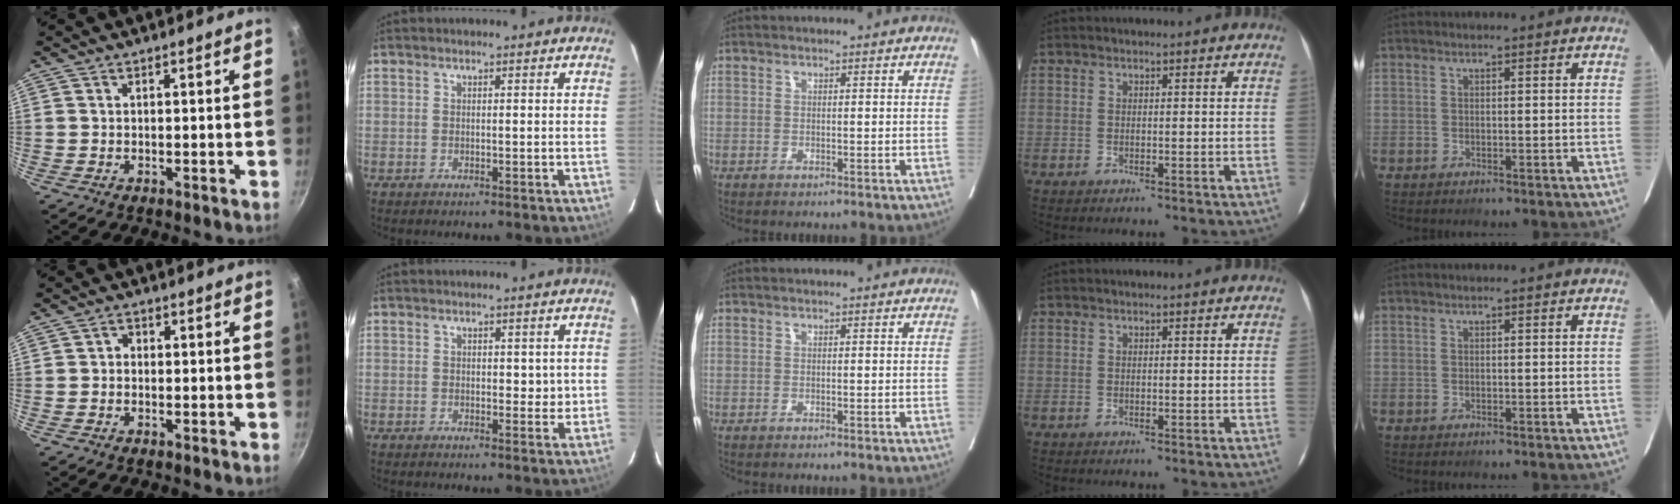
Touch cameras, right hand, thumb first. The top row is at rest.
{"thumb": {"total": 1.7, "force": [0.0, 1.5, 0.8], "torque": [-0.002, 0.005, -0.005]}, "index": {"total": 2.4, "force": [0.5, 1.5, 1.8], "torque": [-0.018, 0.000, 0.008]}}